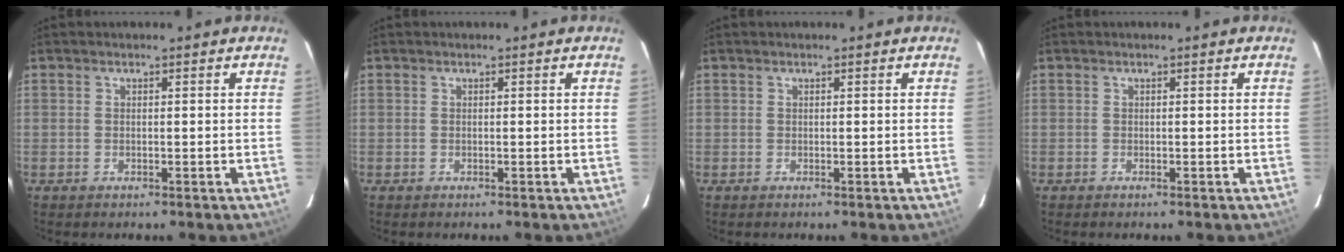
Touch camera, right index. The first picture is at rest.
{"total": 0.0}
{"total": 0.0}
{"total": 0.0}